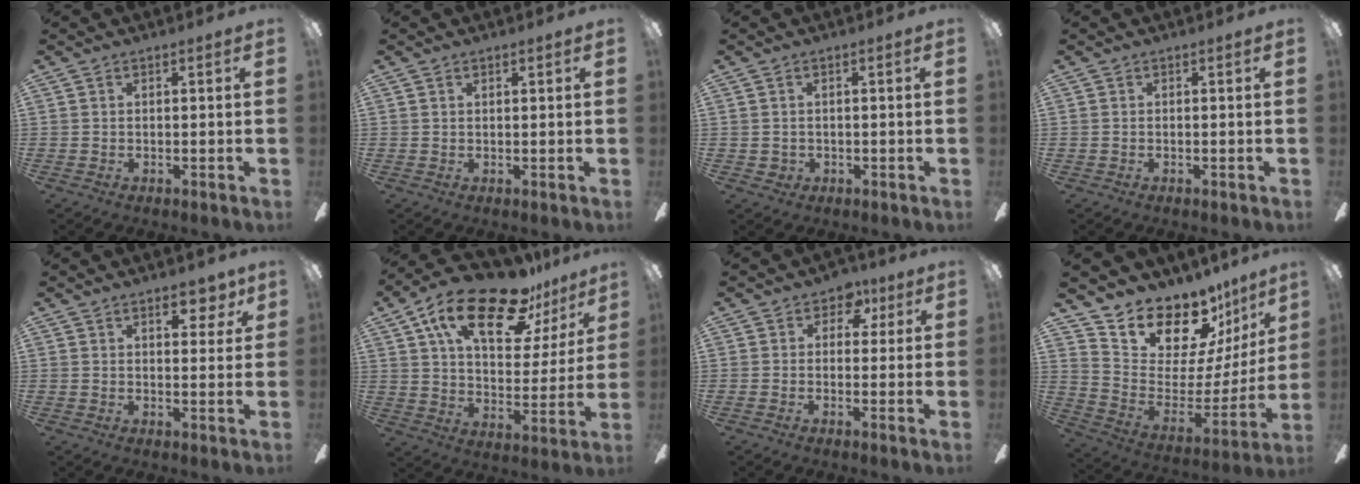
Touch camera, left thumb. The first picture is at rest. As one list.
[{"total": 0.9, "force": [0.5, 0.2, 0.6], "torque": [-0.014, 0.000, 0.010]}, {"total": 1.5, "force": [0.2, 1.3, 0.7], "torque": [-0.014, 0.003, 0.001]}, {"total": 0.0}, {"total": 6.4, "force": [3.7, 2.8, 4.4], "torque": [-0.037, -0.017, 0.054]}, {"total": 23.0, "force": [14.7, 9.5, 14.8], "torque": [-0.246, -0.076, 0.249]}, {"total": 5.2, "force": [2.4, 3.4, 3.1], "torque": [-0.029, -0.008, 0.036]}, {"total": 17.9, "force": [15.5, 7.7, 4.8], "torque": [-0.088, -0.141, 0.283]}]